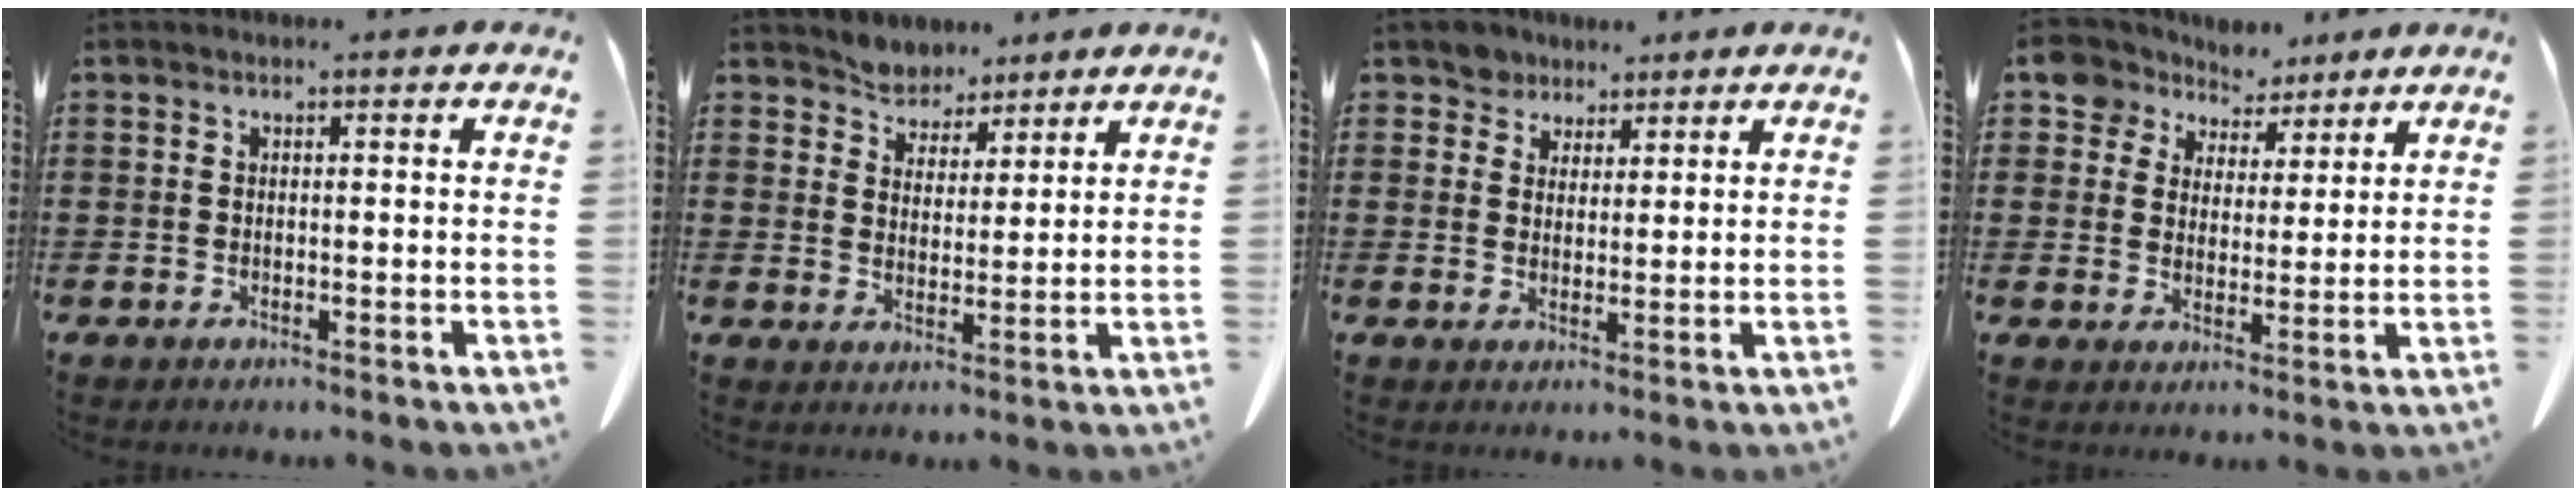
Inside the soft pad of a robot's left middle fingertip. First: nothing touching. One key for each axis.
{"total": 4.1, "fx": 3.8, "fy": 1.6, "fz": -0.7, "tx": -0.009, "ty": -0.015, "tz": 0.070}
{"total": 3.7, "fx": 2.9, "fy": 2.2, "fz": 0.2, "tx": -0.020, "ty": 0.006, "tz": 0.057}
{"total": 6.6, "fx": 5.4, "fy": 3.7, "fz": 0.6, "tx": -0.043, "ty": -0.021, "tz": 0.101}